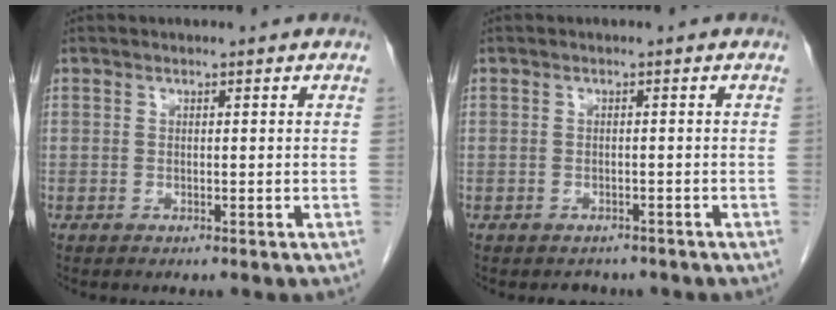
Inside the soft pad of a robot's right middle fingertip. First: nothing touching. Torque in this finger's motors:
{"motor_torque": [-0.32, -0.37, -0.11, -0.01]}